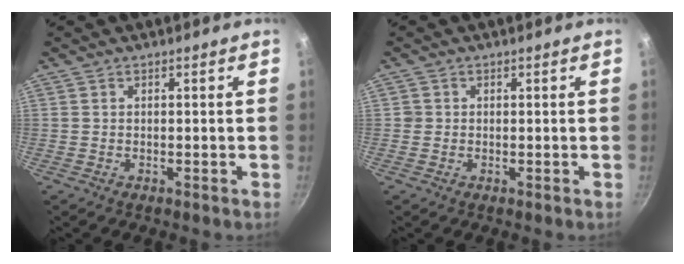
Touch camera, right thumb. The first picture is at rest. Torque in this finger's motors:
{"motor_torque": [0.18, 0.04, 0.09, 0.32, 0.01]}